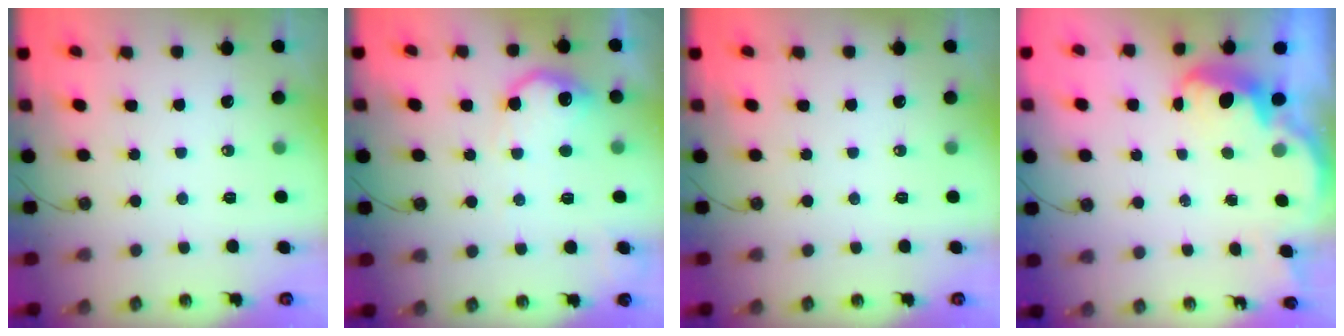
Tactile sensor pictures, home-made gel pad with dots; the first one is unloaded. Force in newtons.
{"total": 12.9, "press": 12.8, "slide": 0.8}
{"total": 0.0}
{"total": 2.4, "press": 2.4, "slide": 0.6}